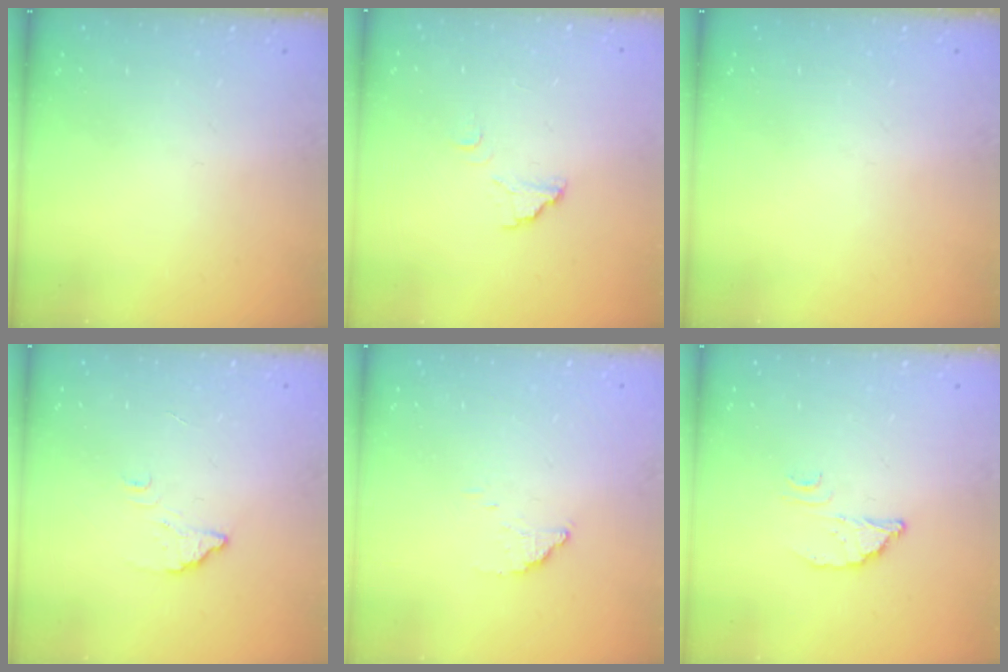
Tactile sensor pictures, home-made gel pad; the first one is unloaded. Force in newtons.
{"total": 5.0, "press": 5.0, "slide": 0.4}
{"total": 0.0}
{"total": 2.3, "press": 2.3, "slide": 0.1}
{"total": 2.8, "press": 2.8, "slide": 0.1}
{"total": 2.8, "press": 2.8, "slide": 0.2}